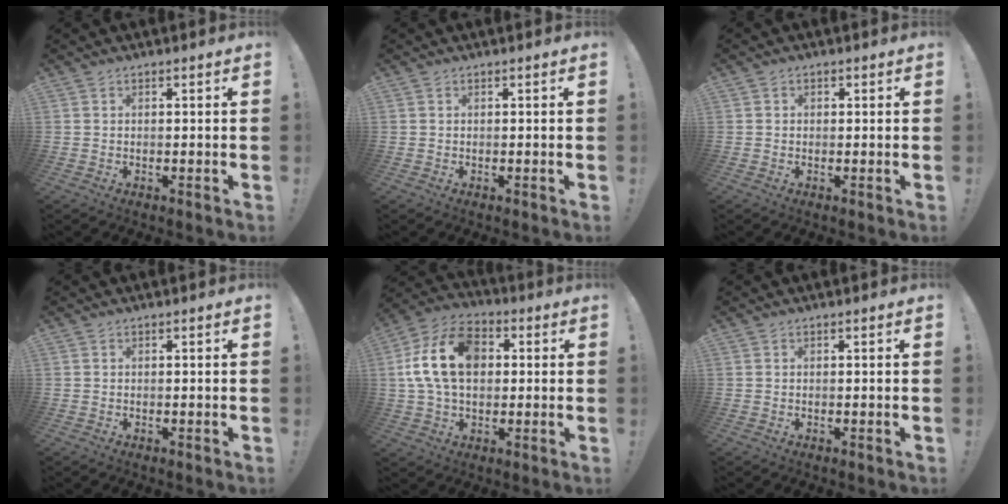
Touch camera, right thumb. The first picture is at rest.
{"total": 0.0}
{"total": 0.7, "force": [0.3, 0.6, 0.2], "torque": [0.004, -0.001, 0.004]}
{"total": 0.0}
{"total": 17.3, "force": [2.8, 11.6, 12.5], "torque": [-0.235, 0.008, 0.052]}
{"total": 0.0}